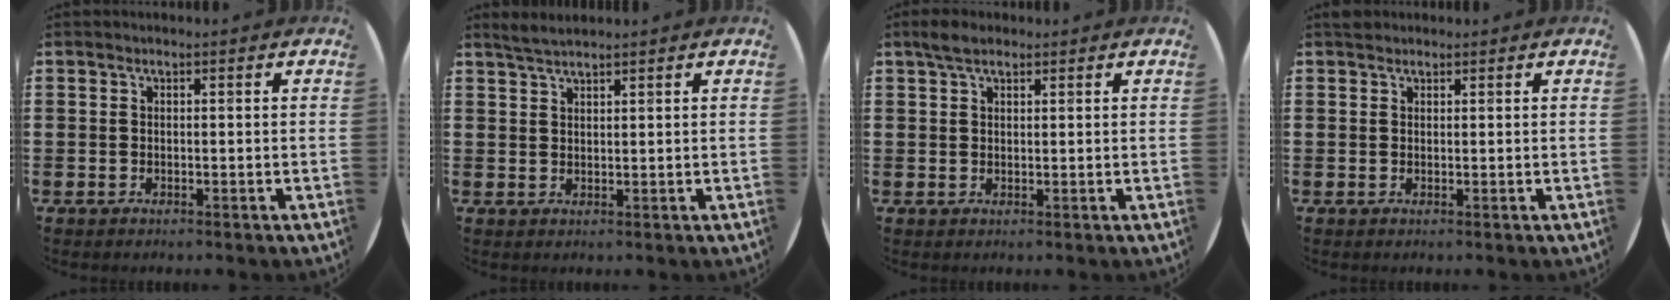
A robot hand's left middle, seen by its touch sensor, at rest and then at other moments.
{"total": 2.1, "force": [2.0, 0.1, 0.7], "torque": [-0.015, 0.003, 0.037]}
{"total": 2.7, "force": [2.1, 1.1, 1.3], "torque": [-0.022, 0.005, 0.037]}
{"total": 0.9, "force": [0.8, 0.3, 0.0], "torque": [0.007, -0.001, 0.014]}